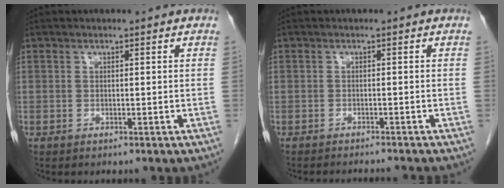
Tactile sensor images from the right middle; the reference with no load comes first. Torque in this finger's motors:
{"motor_torque": [0.17, -0.15, 0.00, 0.00]}